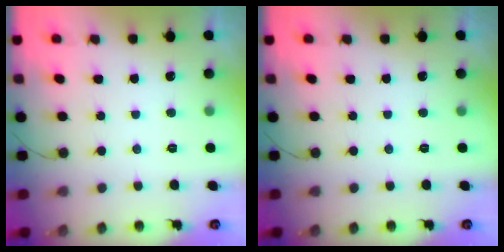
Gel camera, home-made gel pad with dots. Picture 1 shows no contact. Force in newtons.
{"total": 0.0}